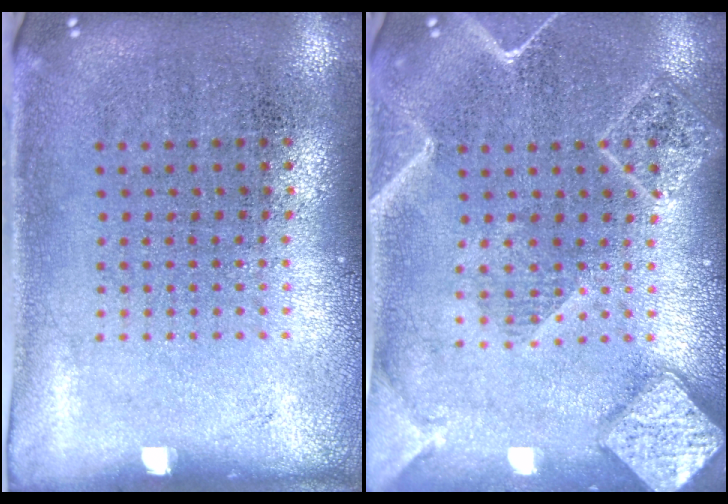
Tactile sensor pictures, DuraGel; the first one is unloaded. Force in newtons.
{"total": 2.1, "press": 2.1, "slide": 0.2}